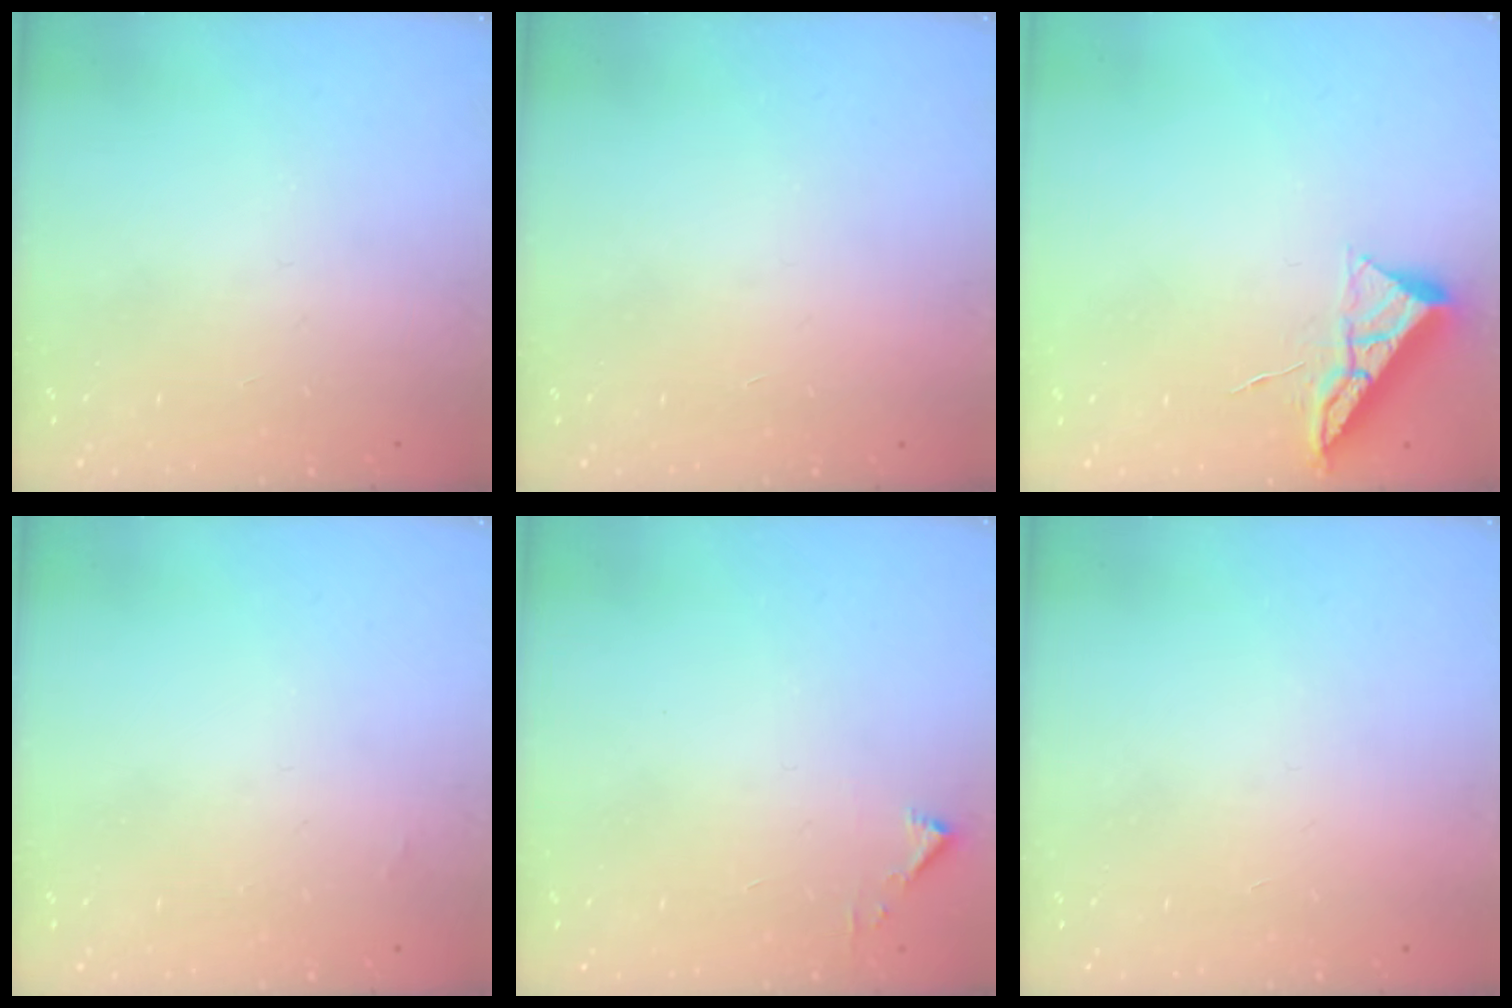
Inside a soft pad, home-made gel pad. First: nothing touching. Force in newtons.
{"total": 1.6, "press": 1.6, "slide": 0.1}
{"total": 6.6, "press": 6.6, "slide": 0.7}
{"total": 1.3, "press": 1.3, "slide": 0.2}
{"total": 2.3, "press": 2.3, "slide": 0.2}
{"total": 1.6, "press": 1.6, "slide": 0.1}